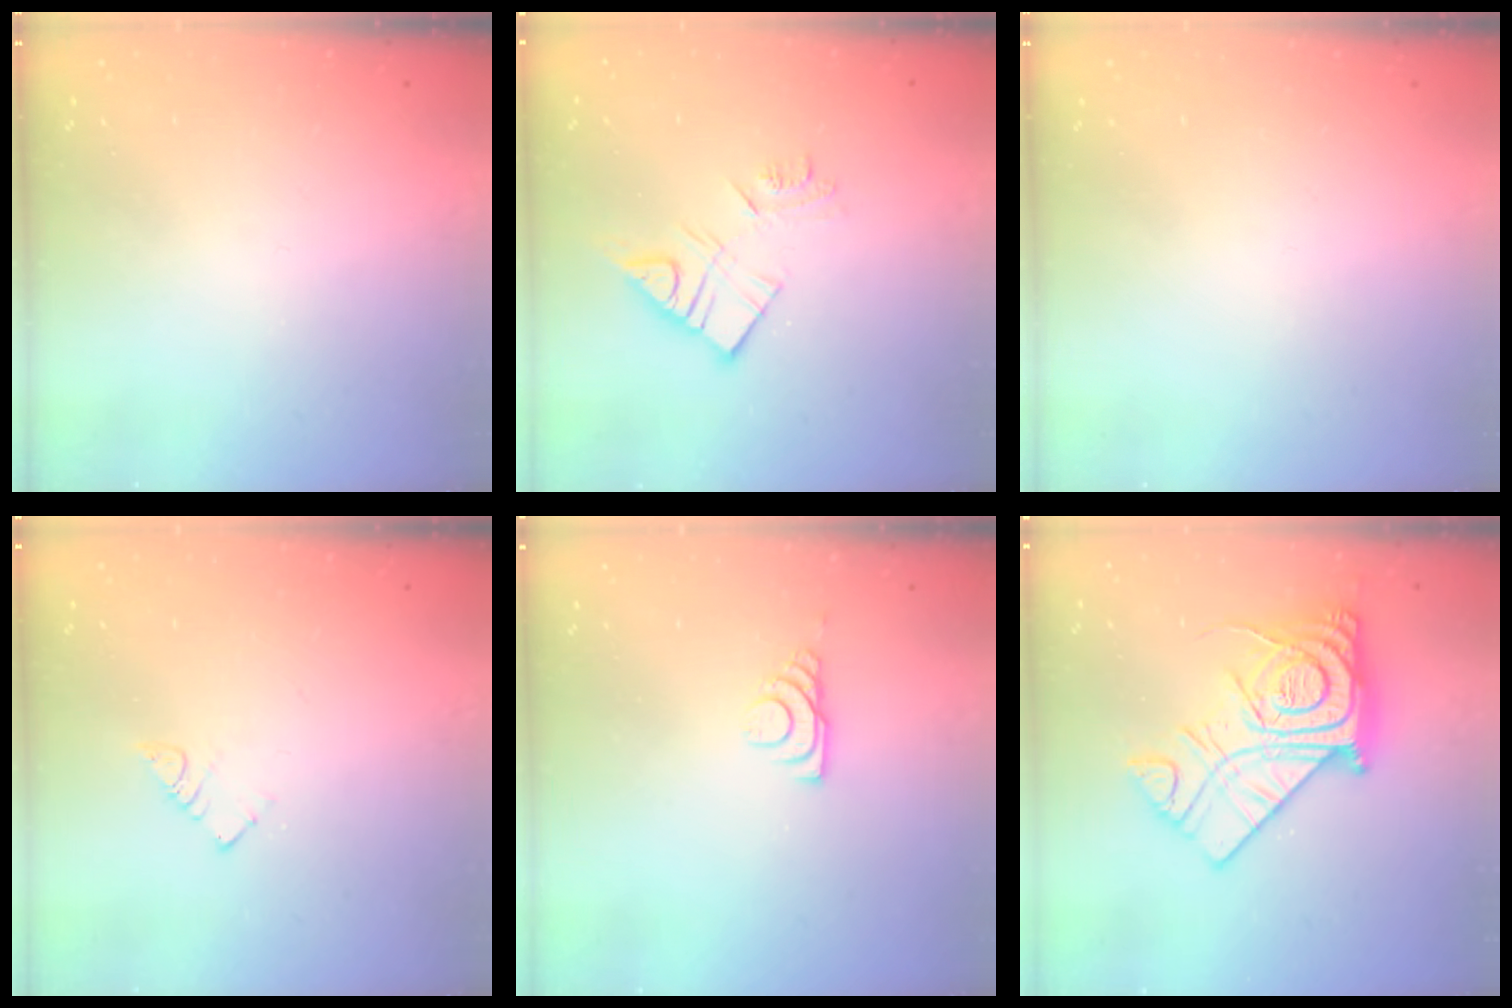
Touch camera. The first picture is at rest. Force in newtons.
{"total": 11.4, "press": 11.4, "slide": 0.9}
{"total": 1.5, "press": 1.5, "slide": 0.1}
{"total": 3.7, "press": 3.7, "slide": 0.2}
{"total": 5.6, "press": 5.5, "slide": 0.8}
{"total": 24.4, "press": 24.3, "slide": 2.4}